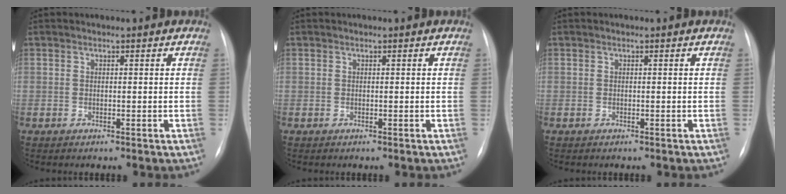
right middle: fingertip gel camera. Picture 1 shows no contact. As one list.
[{"total": 0.0}, {"total": 0.0}]